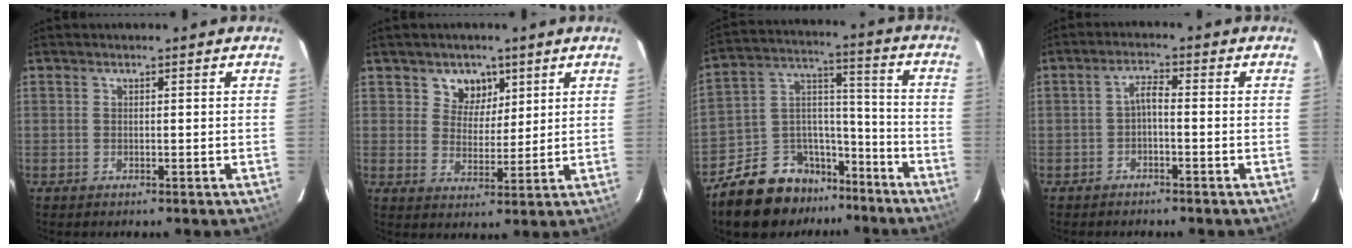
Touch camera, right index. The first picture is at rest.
{"total": 5.6, "force": [3.0, 4.6, 1.3], "torque": [-0.014, 0.002, 0.054]}
{"total": 14.8, "force": [-10.9, 8.8, 4.8], "torque": [-0.106, 0.065, -0.163]}
{"total": 2.3, "force": [-1.2, 0.6, 1.9], "torque": [-0.042, 0.009, -0.023]}